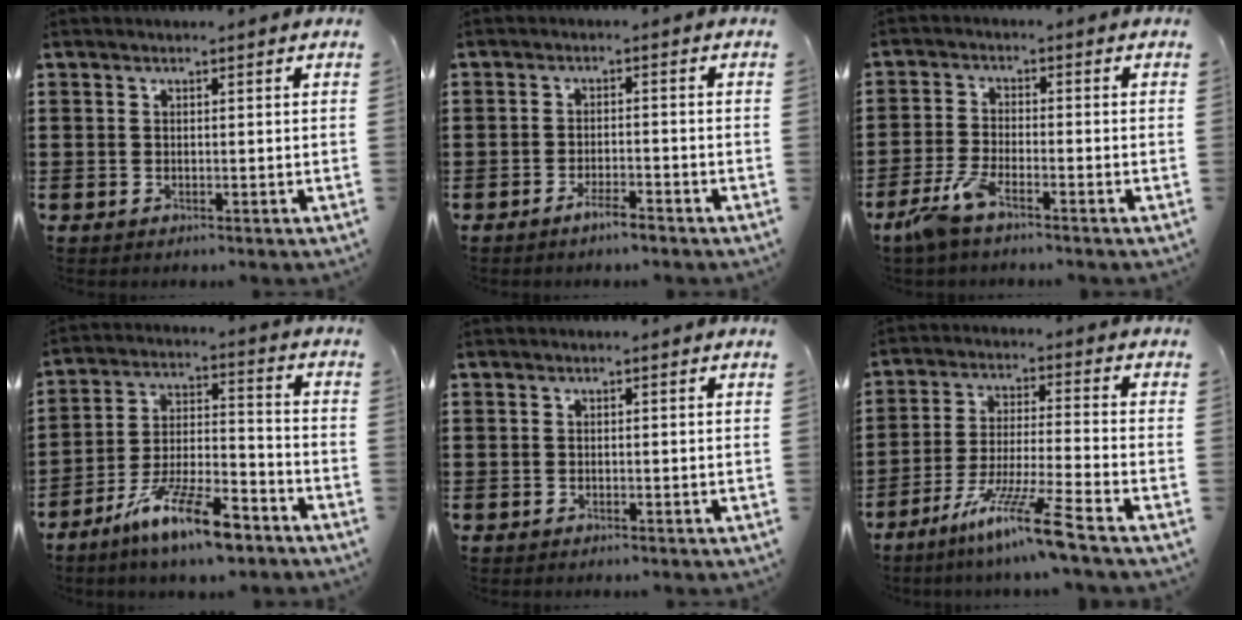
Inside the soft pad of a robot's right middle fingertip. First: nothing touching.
{"total": 2.9, "force": [-2.3, 0.3, 1.7], "torque": [-0.028, 0.004, -0.041]}
{"total": 5.3, "force": [-3.8, 1.2, 3.6], "torque": [-0.093, -0.008, -0.075]}
{"total": 12.0, "force": [-8.9, 2.6, 7.7], "torque": [-0.142, 0.024, -0.165]}
{"total": 0.0}
{"total": 10.5, "force": [-7.7, -0.4, 7.0], "torque": [-0.135, -0.006, -0.151]}